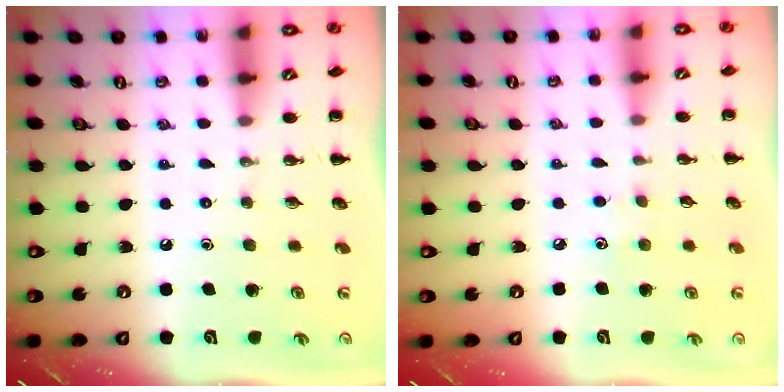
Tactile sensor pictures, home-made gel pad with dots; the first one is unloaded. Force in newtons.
{"total": 3.5, "press": 3.4, "slide": 0.8}